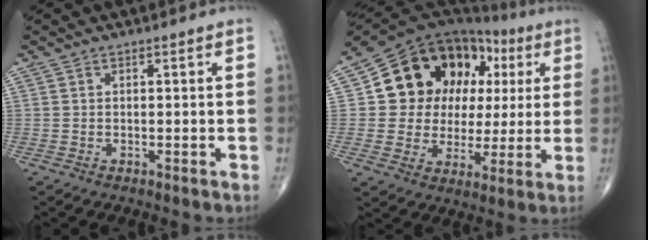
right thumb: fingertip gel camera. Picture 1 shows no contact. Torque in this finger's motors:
{"motor_torque": [1.31, 3.11, 1.12, 0.15, 0.09]}